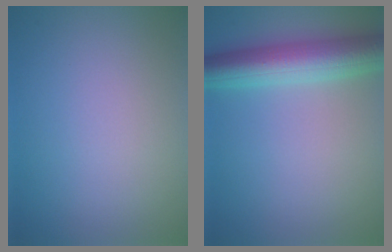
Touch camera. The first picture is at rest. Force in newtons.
{"total": 6.6, "press": 6.6, "slide": 0.1}